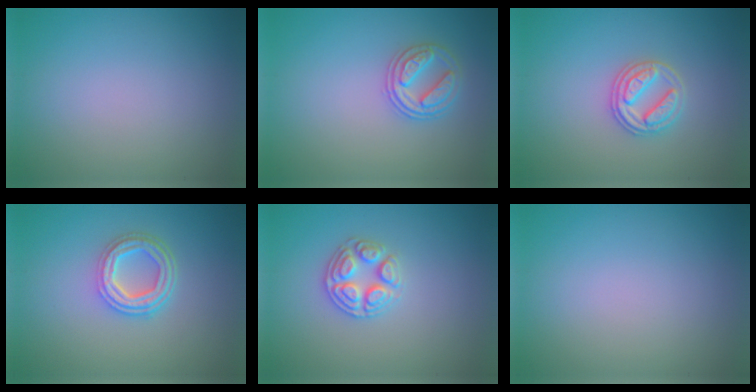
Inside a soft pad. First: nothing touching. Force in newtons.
{"total": 2.7, "press": 2.6, "slide": 0.3}
{"total": 2.8, "press": 2.7, "slide": 0.8}
{"total": 4.4, "press": 3.3, "slide": 2.8}
{"total": 2.9, "press": 2.9, "slide": 0.1}
{"total": 0.0}